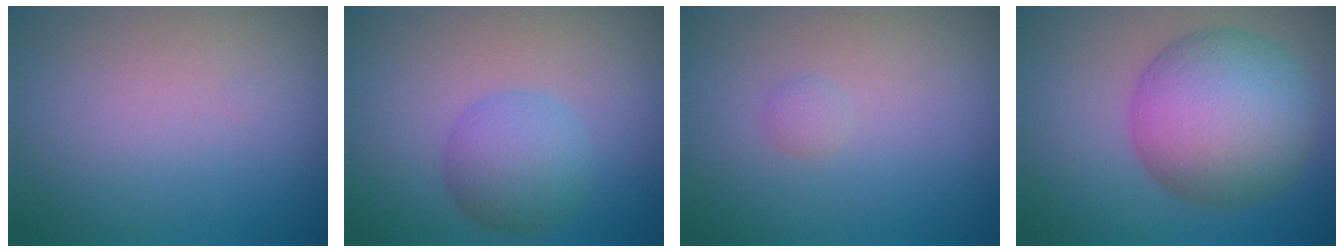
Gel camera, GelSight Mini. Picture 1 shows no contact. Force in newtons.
{"total": 4.0, "press": 4.0, "slide": 0.0}
{"total": 0.6, "press": 0.6, "slide": 0.0}
{"total": 10.4, "press": 10.4, "slide": 0.5}